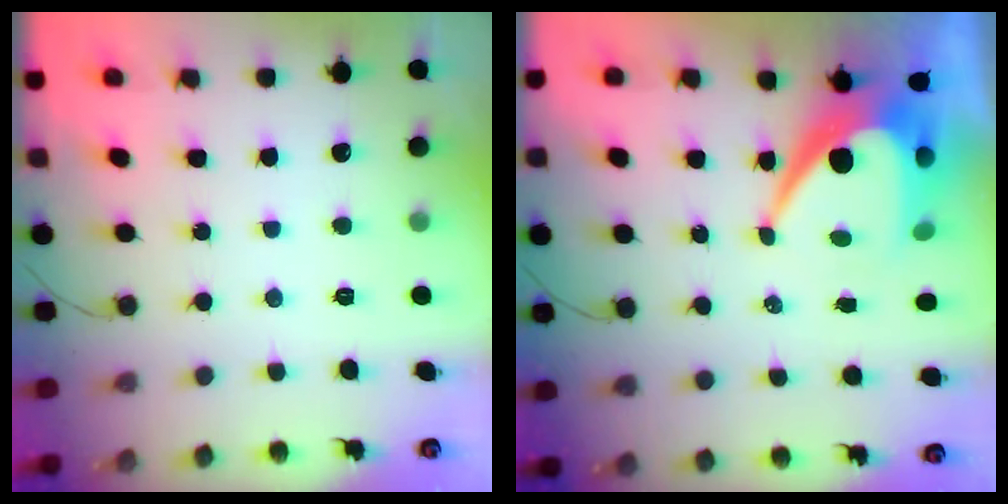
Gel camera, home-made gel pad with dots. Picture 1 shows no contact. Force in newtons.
{"total": 12.5, "press": 12.4, "slide": 1.1}